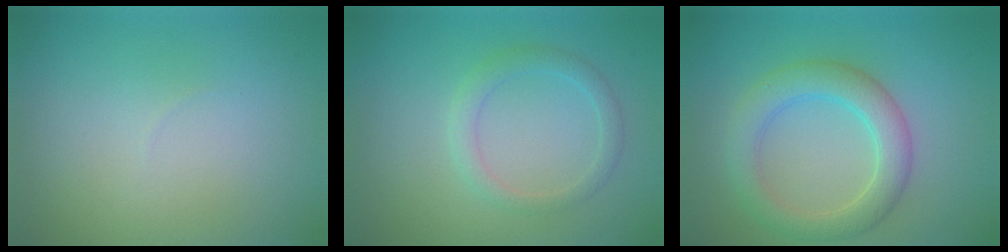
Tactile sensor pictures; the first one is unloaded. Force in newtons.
{"total": 2.0, "press": 2.0, "slide": 0.3}
{"total": 4.5, "press": 4.5, "slide": 0.1}